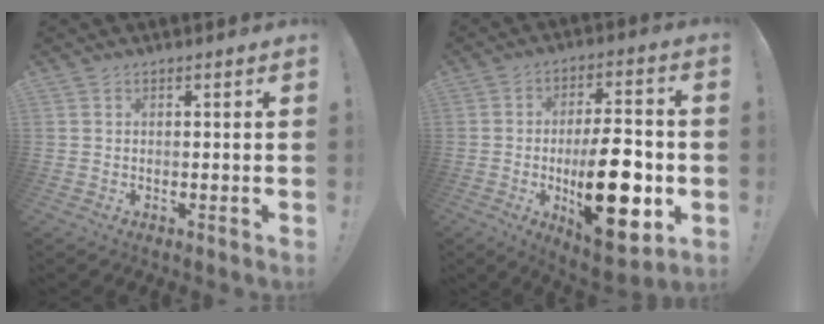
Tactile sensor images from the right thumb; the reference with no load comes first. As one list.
[{"total": 22.2, "force": [-4.3, 9.0, 19.9], "torque": [-0.307, 0.006, -0.059]}]